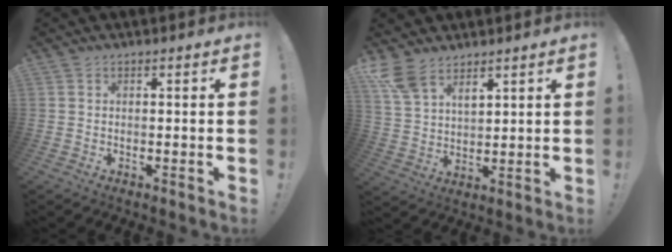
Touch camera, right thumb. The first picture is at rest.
{"total": 9.0, "force": [6.8, 4.7, 3.6], "torque": [-0.085, -0.034, 0.134]}